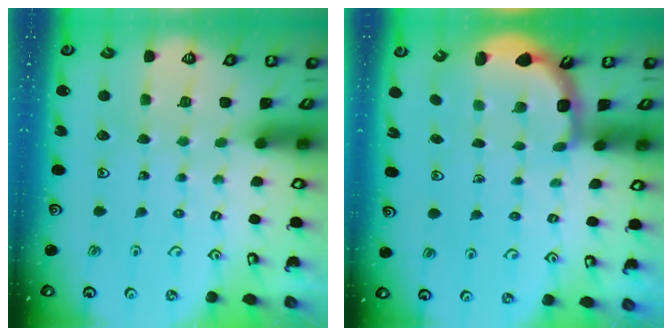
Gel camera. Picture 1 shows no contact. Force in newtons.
{"total": 3.2, "press": 2.5, "slide": 1.9}